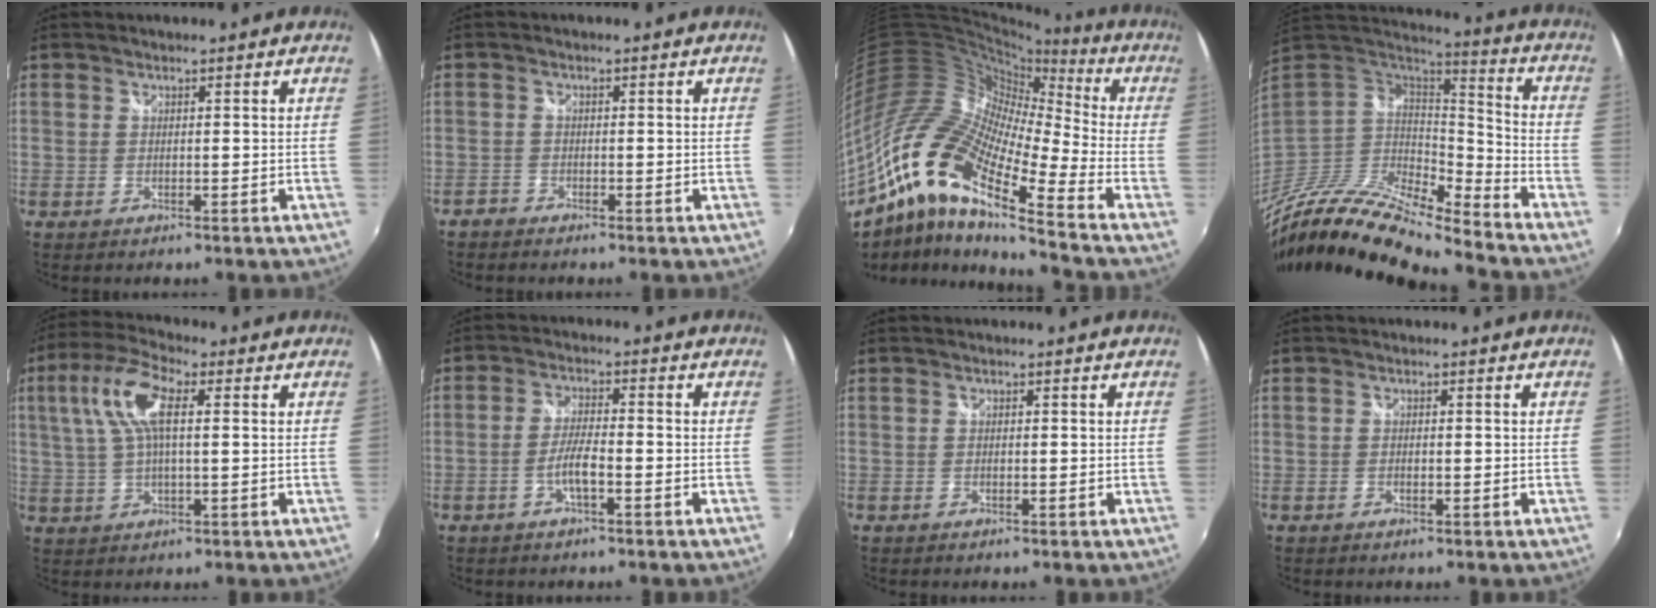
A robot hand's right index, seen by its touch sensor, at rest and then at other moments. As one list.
[{"total": 1.7, "force": [-1.5, 0.7, 0.1], "torque": [-0.006, -0.002, -0.032]}, {"total": 20.5, "force": [-11.4, 4.8, 16.3], "torque": [-0.276, -0.024, -0.245]}, {"total": 21.8, "force": [-17.8, 4.9, 11.7], "torque": [-0.233, -0.039, -0.336]}, {"total": 10.1, "force": [2.5, 3.8, 9.1], "torque": [-0.186, 0.022, 0.046]}, {"total": 4.3, "force": [-2.0, 0.7, 3.8], "torque": [-0.079, 0.001, -0.038]}, {"total": 0.0}, {"total": 0.6, "force": [-0.2, 0.4, 0.3], "torque": [-0.008, -0.002, -0.005]}]